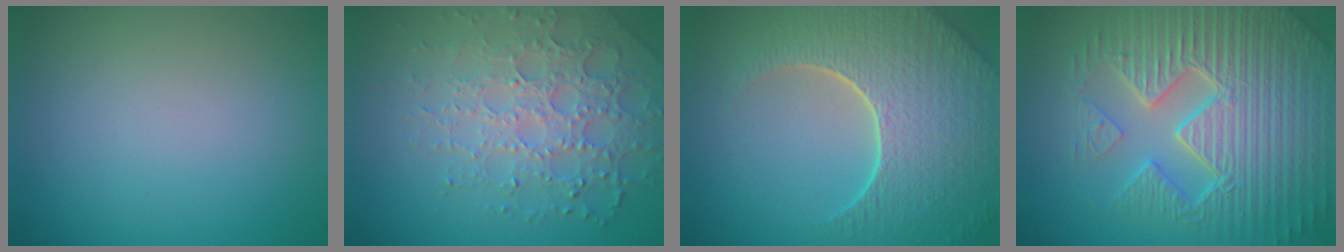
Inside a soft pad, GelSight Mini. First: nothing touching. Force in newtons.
{"total": 5.5, "press": 4.5, "slide": 3.3}
{"total": 8.7, "press": 6.1, "slide": 6.3}
{"total": 9.5, "press": 6.7, "slide": 6.7}